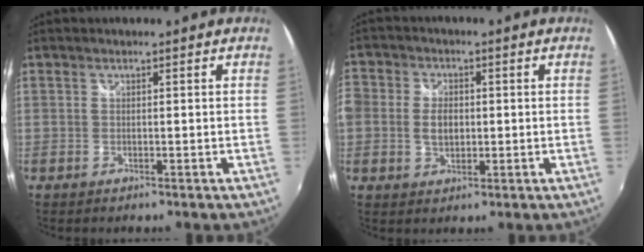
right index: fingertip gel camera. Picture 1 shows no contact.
{"total": 8.1, "force": [-0.7, 6.4, 4.8], "torque": [-0.116, 0.013, -0.019]}